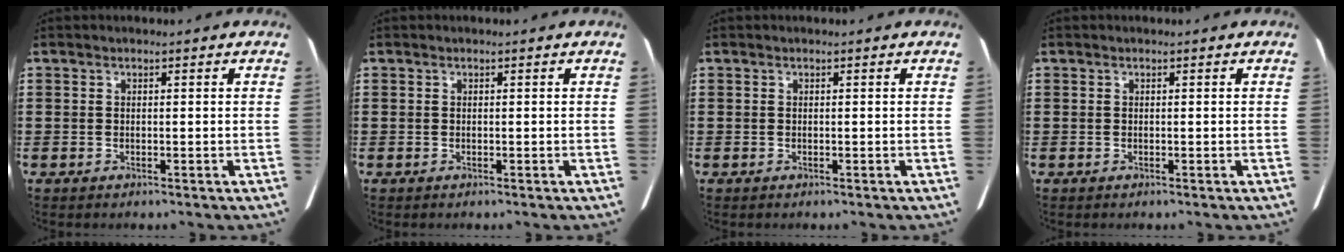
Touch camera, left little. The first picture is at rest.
{"total": 0.0}
{"total": 0.0}
{"total": 0.0}